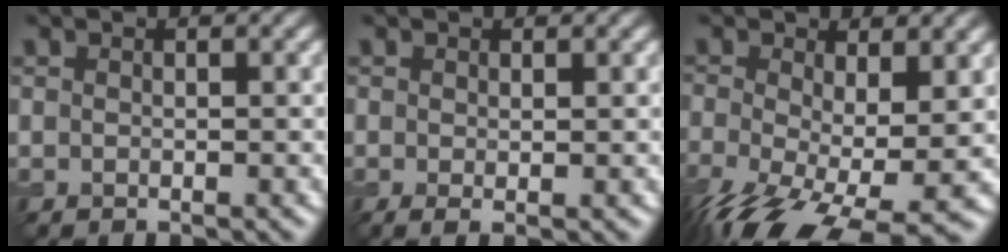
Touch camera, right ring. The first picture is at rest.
{"total": 0.9, "force": [0.1, 0.2, 0.9], "torque": [-0.017, -0.006, 0.001]}
{"total": 11.3, "force": [-4.3, 5.0, 9.2], "torque": [-0.194, -0.051, -0.066]}